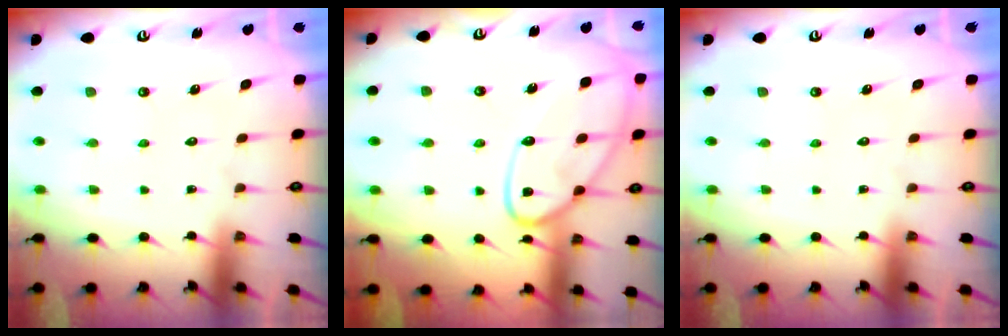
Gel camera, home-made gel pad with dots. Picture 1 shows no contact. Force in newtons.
{"total": 14.9, "press": 14.9, "slide": 1.3}
{"total": 0.0}